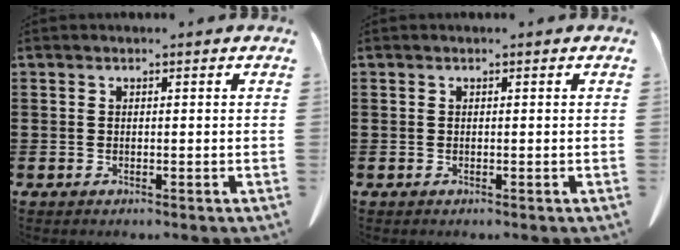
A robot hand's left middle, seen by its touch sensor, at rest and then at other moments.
{"total": 0.0}